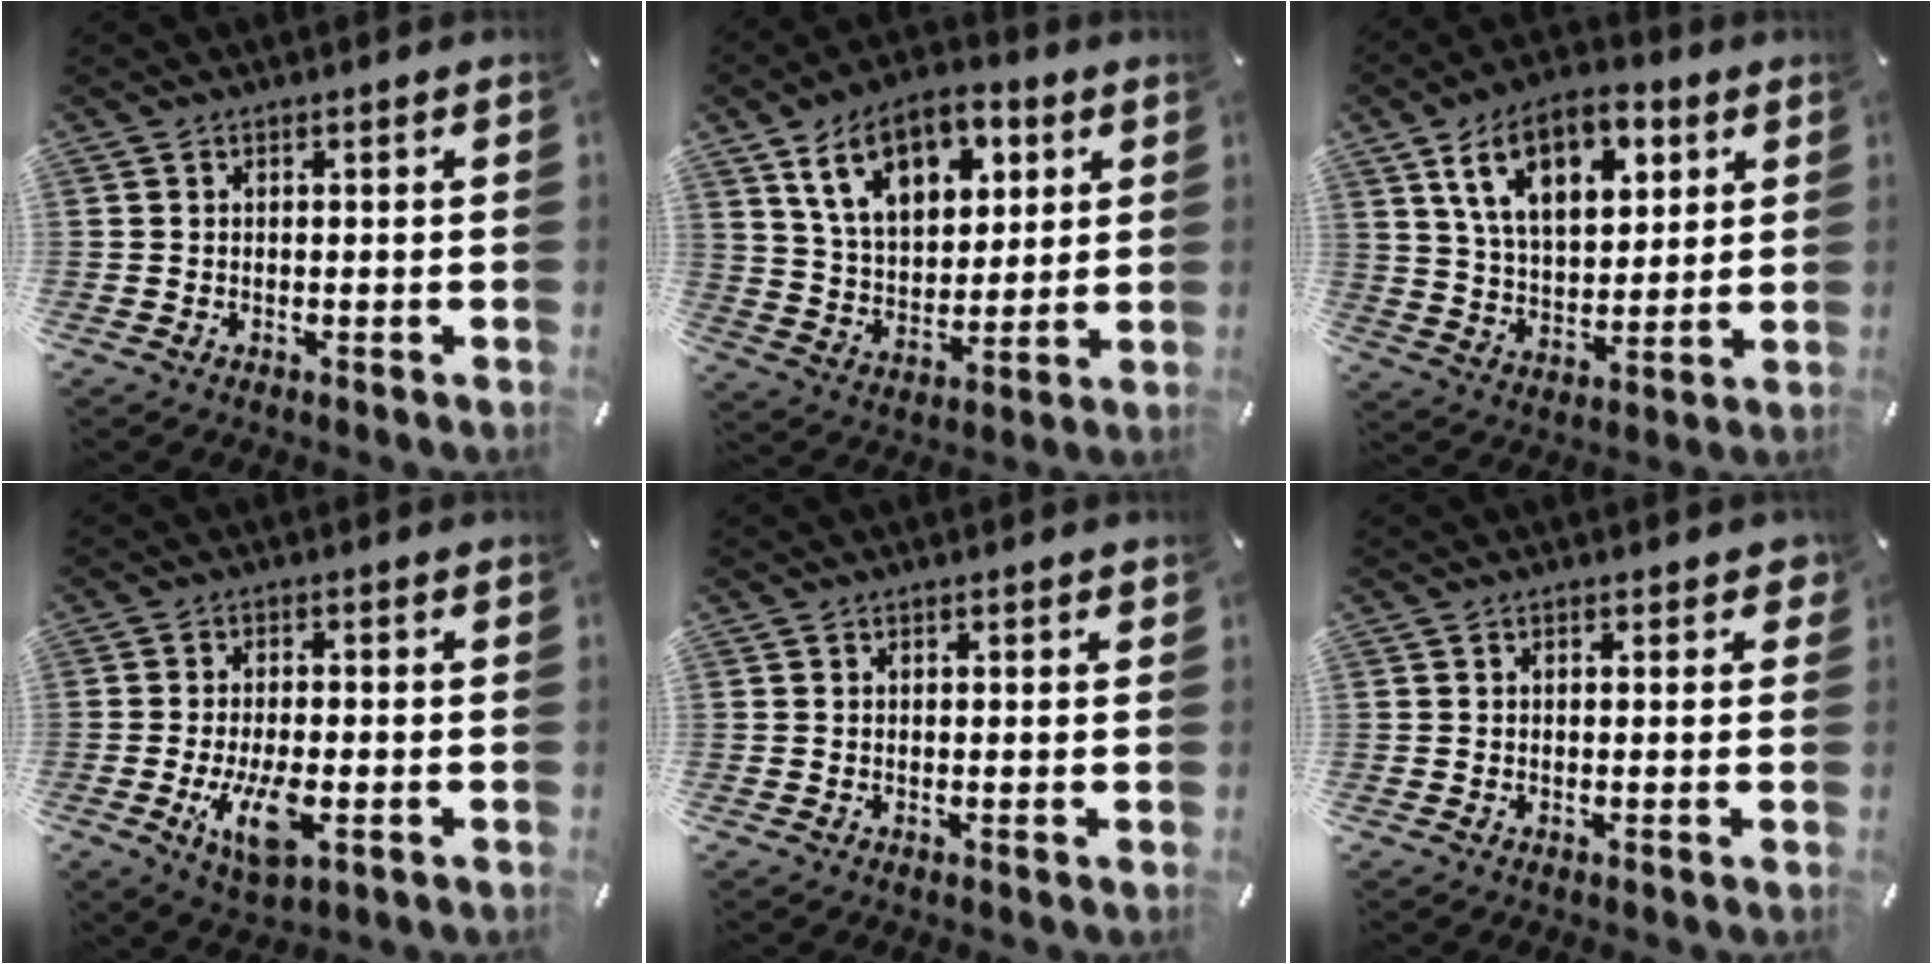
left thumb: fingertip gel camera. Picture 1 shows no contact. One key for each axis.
{"total": 15.2, "fx": 7.9, "fy": 9.7, "fz": 8.7, "tx": -0.149, "ty": -0.021, "tz": 0.145}
{"total": 15.9, "fx": 7.9, "fy": 9.2, "fz": 10.2, "tx": -0.179, "ty": -0.011, "tz": 0.143}
{"total": 9.0, "fx": -2.5, "fy": 3.6, "fz": 7.8, "tx": -0.162, "ty": -0.013, "tz": -0.044}
{"total": 0.5, "fx": 0.3, "fy": 0.4, "fz": 0.2, "tx": 0.005, "ty": -0.002, "tz": 0.005}
{"total": 1.5, "fx": 0.5, "fy": 1.1, "fz": 0.9, "tx": -0.002, "ty": 0.000, "tz": 0.004}